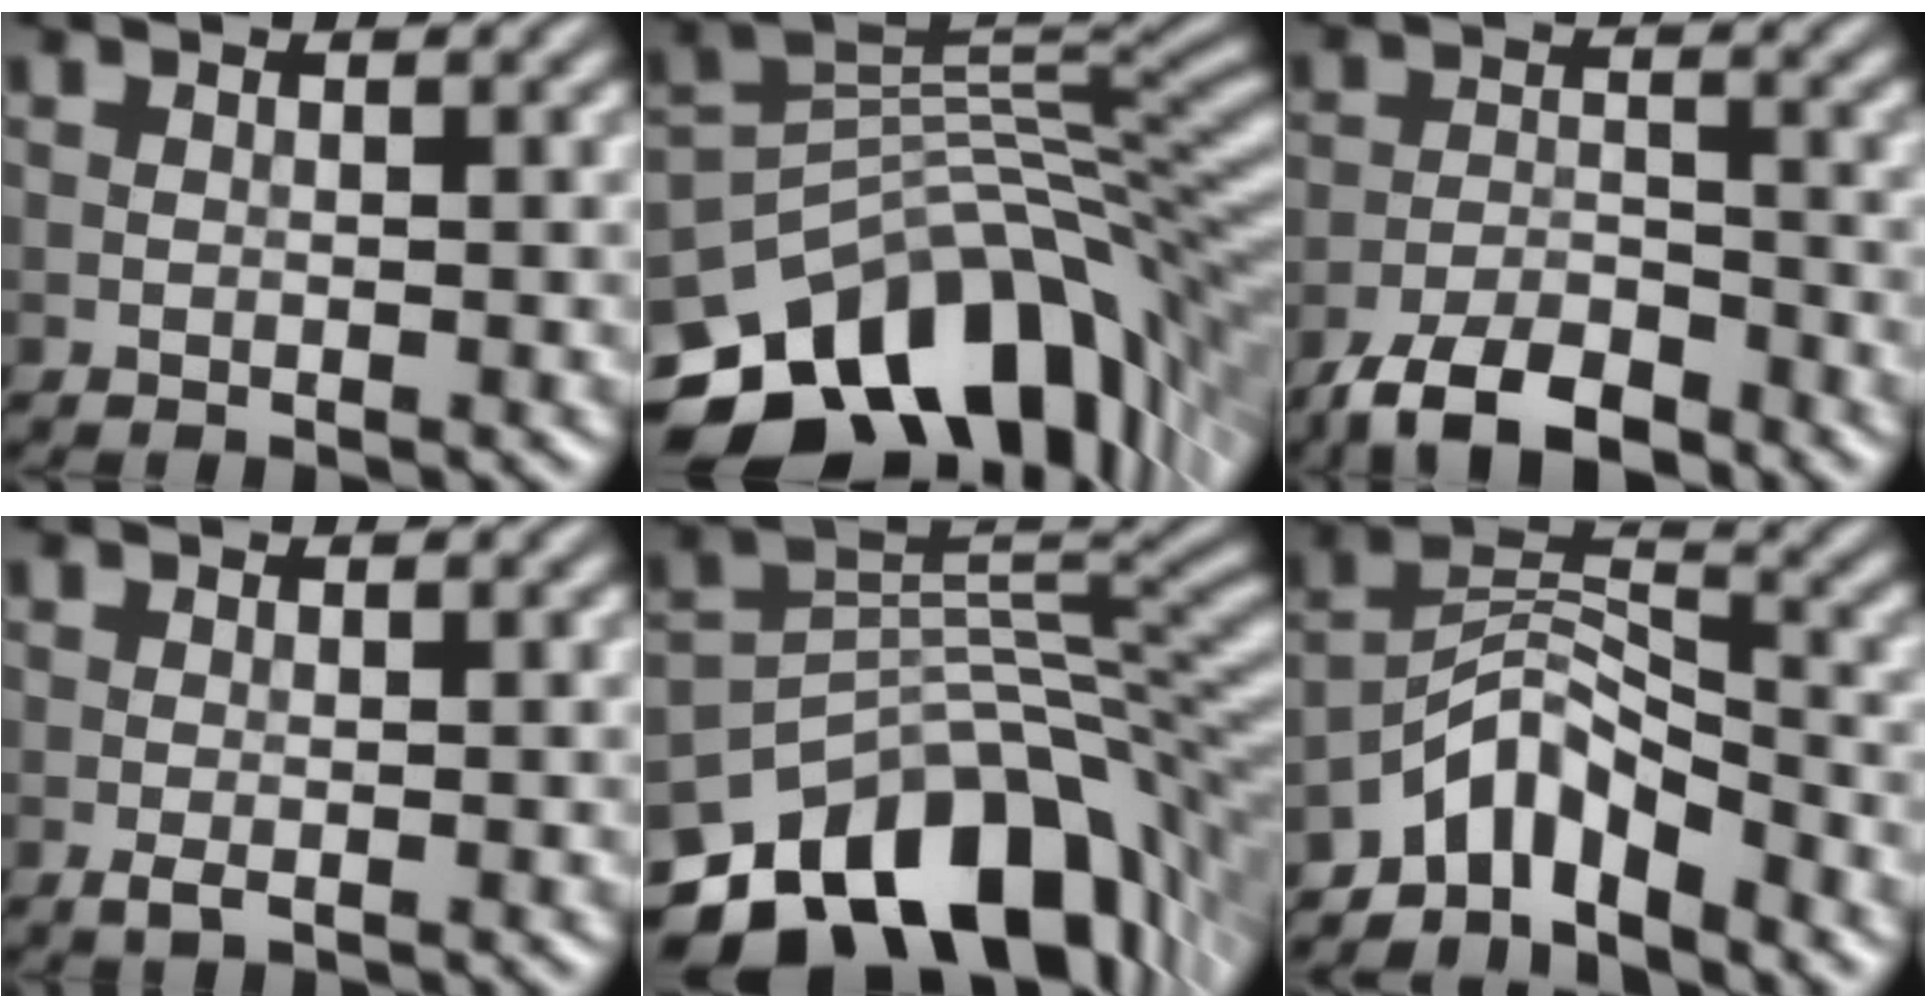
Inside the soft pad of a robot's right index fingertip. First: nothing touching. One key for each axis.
{"total": 13.2, "fx": -6.5, "fy": 7.5, "fz": 8.6, "tx": -0.152, "ty": 0.012, "tz": -0.111}
{"total": 6.3, "fx": -5.2, "fy": 2.1, "fz": 3.0, "tx": -0.046, "ty": -0.006, "tz": -0.102}
{"total": 1.0, "fx": -0.5, "fy": 0.3, "fz": 0.9, "tx": -0.020, "ty": -0.004, "tz": -0.009}
{"total": 13.1, "fx": -7.9, "fy": 7.0, "fz": 7.8, "tx": -0.133, "ty": 0.010, "tz": -0.132}
{"total": 5.9, "fx": -4.5, "fy": 2.3, "fz": 3.0, "tx": -0.040, "ty": 0.005, "tz": -0.093}